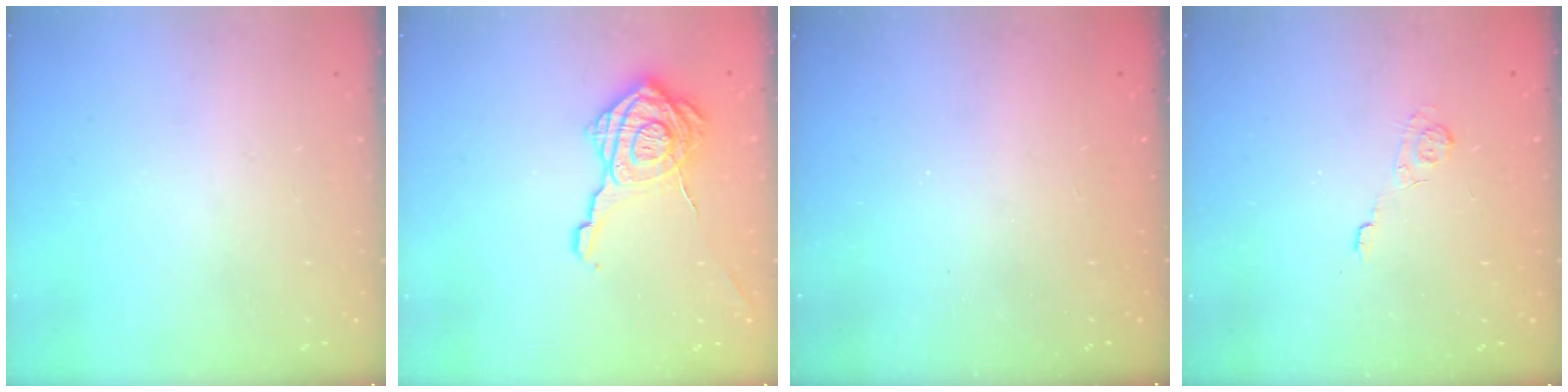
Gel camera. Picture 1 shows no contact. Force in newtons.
{"total": 18.7, "press": 18.6, "slide": 1.1}
{"total": 2.4, "press": 2.3, "slide": 0.8}
{"total": 2.2, "press": 1.8, "slide": 1.3}